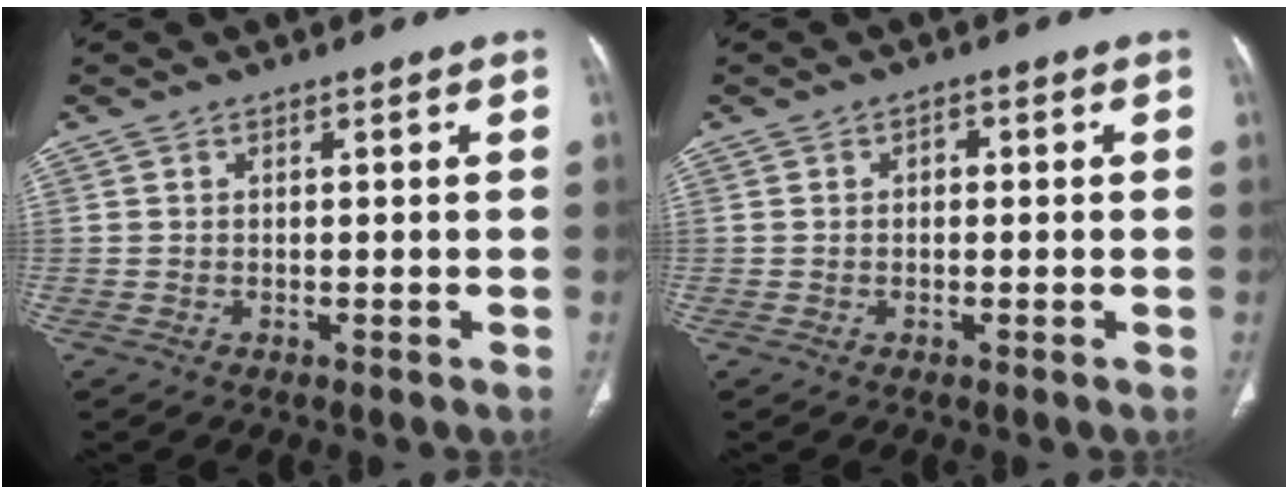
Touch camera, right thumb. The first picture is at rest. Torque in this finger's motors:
{"motor_torque": [-0.02, 0.15, 0.11, -0.28, -0.02]}